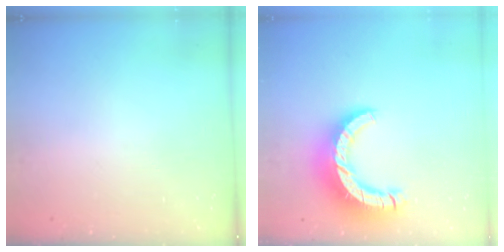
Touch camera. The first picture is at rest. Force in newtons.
{"total": 13.5, "press": 13.4, "slide": 1.5}